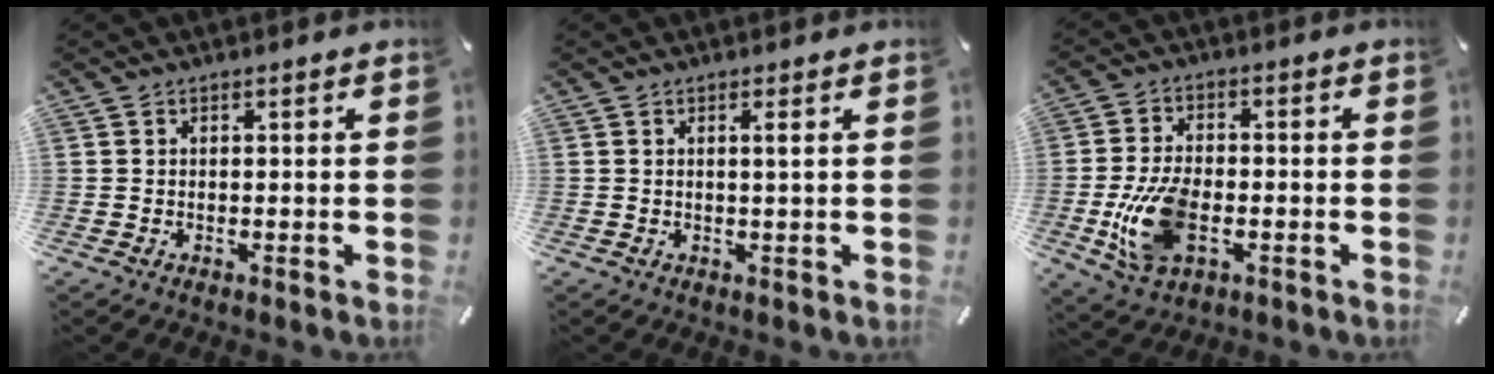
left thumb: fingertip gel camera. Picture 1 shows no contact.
{"total": 1.5, "force": [0.4, -0.1, 1.4], "torque": [-0.027, -0.002, 0.005]}
{"total": 12.3, "force": [-3.2, 7.3, 9.4], "torque": [-0.205, -0.001, -0.052]}